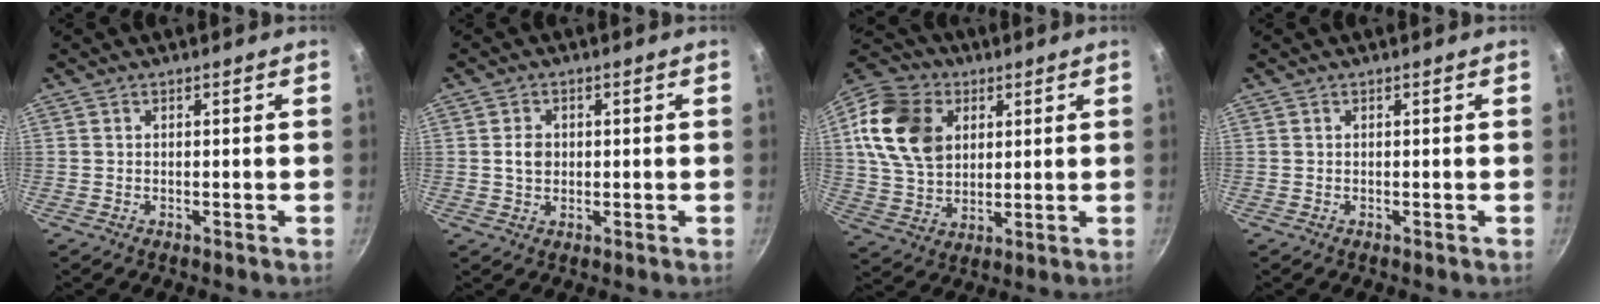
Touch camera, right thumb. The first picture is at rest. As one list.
[{"total": 3.2, "force": [0.2, 2.6, 1.9], "torque": [-0.021, 0.002, 0.002]}, {"total": 17.0, "force": [4.7, 12.7, 10.2], "torque": [-0.177, -0.006, 0.086]}, {"total": 0.0}]